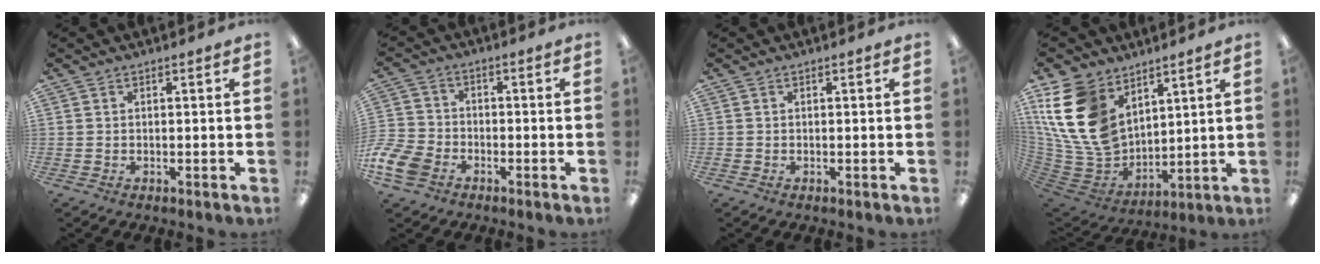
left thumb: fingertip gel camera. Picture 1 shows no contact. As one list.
[{"total": 8.3, "force": [-4.4, 5.6, 4.1], "torque": [-0.096, 0.023, -0.081]}, {"total": 0.0}, {"total": 17.8, "force": [8.2, 12.0, 10.2], "torque": [-0.264, -0.053, 0.156]}]